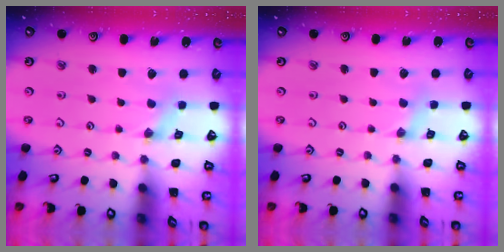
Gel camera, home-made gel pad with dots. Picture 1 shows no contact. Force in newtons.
{"total": 2.7, "press": 2.6, "slide": 0.5}